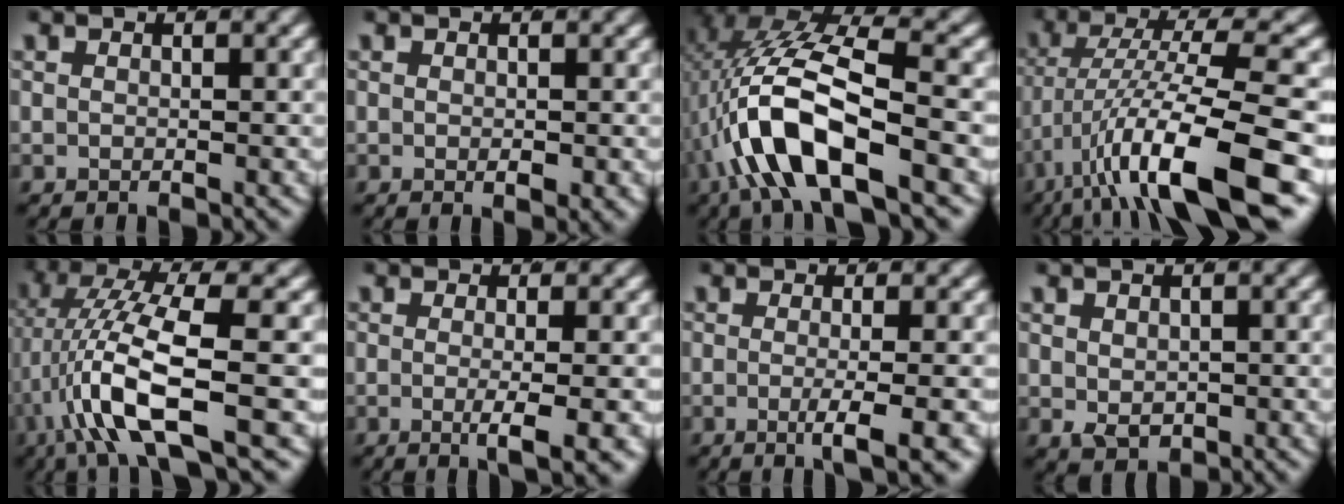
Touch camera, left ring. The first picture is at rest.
{"total": 1.1, "force": [-0.3, 0.5, 1.0], "torque": [-0.016, -0.009, -0.001]}
{"total": 9.7, "force": [-1.0, 4.4, 8.6], "torque": [-0.187, -0.018, -0.005]}
{"total": 10.1, "force": [-4.2, 2.7, 8.8], "torque": [-0.155, -0.023, -0.047]}
{"total": 8.0, "force": [-1.2, 2.5, 7.5], "torque": [-0.154, -0.029, -0.004]}
{"total": 3.6, "force": [-1.2, 0.2, 3.4], "torque": [-0.050, -0.016, -0.014]}
{"total": 3.8, "force": [-1.8, 0.0, 3.4], "torque": [-0.052, -0.016, -0.022]}
{"total": 1.7, "force": [0.1, 1.1, 1.2], "torque": [-0.020, -0.017, 0.020]}